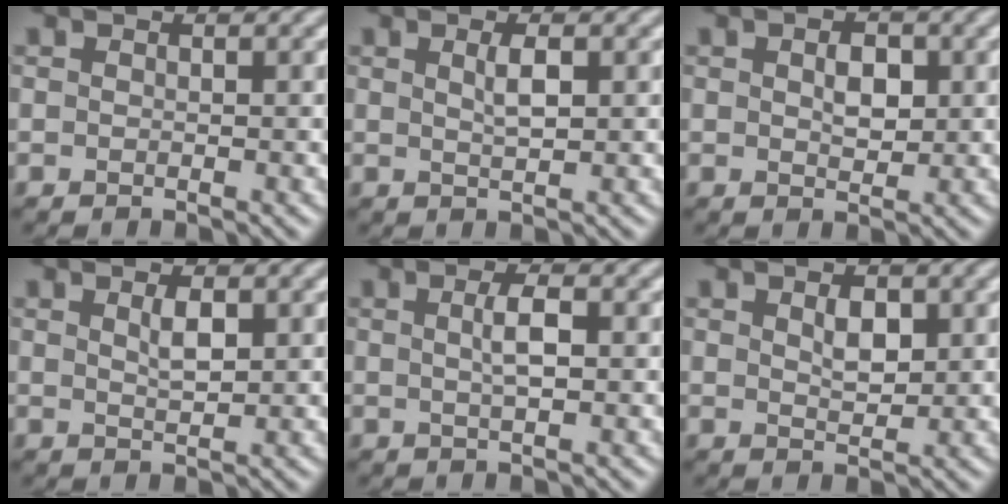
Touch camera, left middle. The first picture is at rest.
{"total": 1.8, "force": [0.7, 0.4, 1.7], "torque": [-0.031, 0.002, 0.012]}
{"total": 2.4, "force": [0.5, 1.4, 1.9], "torque": [-0.032, 0.001, 0.008]}
{"total": 1.8, "force": [0.7, 0.6, 1.6], "torque": [-0.031, 0.000, 0.015]}
{"total": 2.3, "force": [0.4, 0.5, 2.2], "torque": [-0.041, 0.007, 0.005]}
{"total": 2.1, "force": [0.8, 1.0, 1.6], "torque": [-0.030, 0.000, 0.015]}